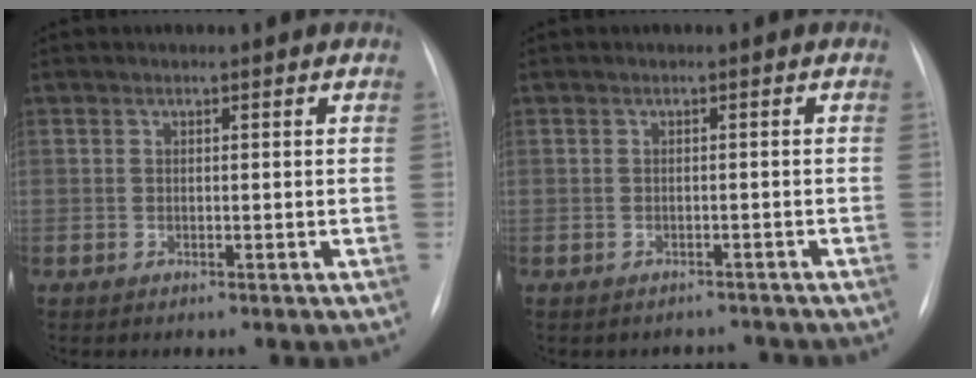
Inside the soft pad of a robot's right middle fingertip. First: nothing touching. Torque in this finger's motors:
{"motor_torque": [0.18, -0.24, -0.18, -0.03]}